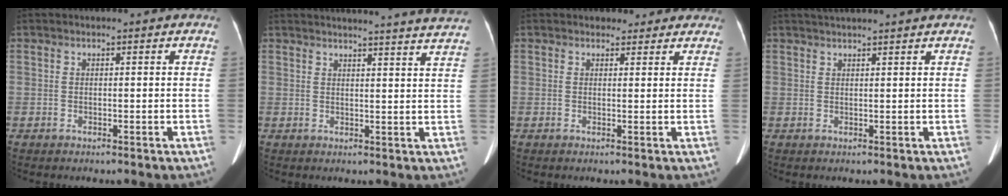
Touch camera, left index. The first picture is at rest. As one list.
[{"total": 19.0, "force": [18.3, -0.7, 5.1], "torque": [-0.070, -0.049, 0.204]}, {"total": 4.1, "force": [3.4, 2.3, 0.3], "torque": [0.013, 0.007, 0.032]}, {"total": 6.2, "force": [5.6, -0.6, 2.5], "torque": [-0.033, 0.031, 0.073]}]